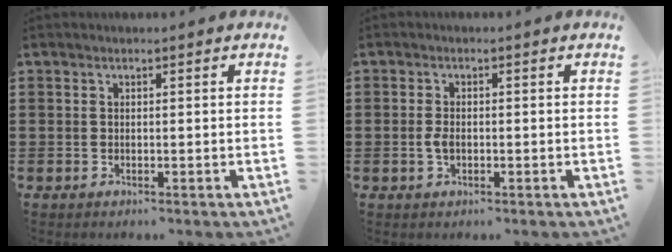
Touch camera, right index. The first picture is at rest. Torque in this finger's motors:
{"motor_torque": [1.36, 0.78, 0.16, 0.05]}